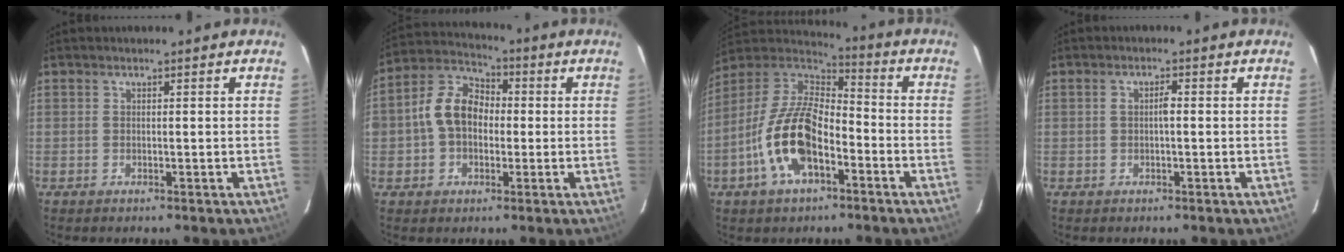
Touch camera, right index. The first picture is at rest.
{"total": 9.8, "force": [-0.5, 7.4, 6.4], "torque": [-0.135, 0.034, -0.010]}
{"total": 16.1, "force": [-6.3, 7.7, 12.7], "torque": [-0.261, 0.001, -0.121]}
{"total": 1.6, "force": [-0.1, 0.5, 1.5], "torque": [-0.029, 0.006, -0.003]}